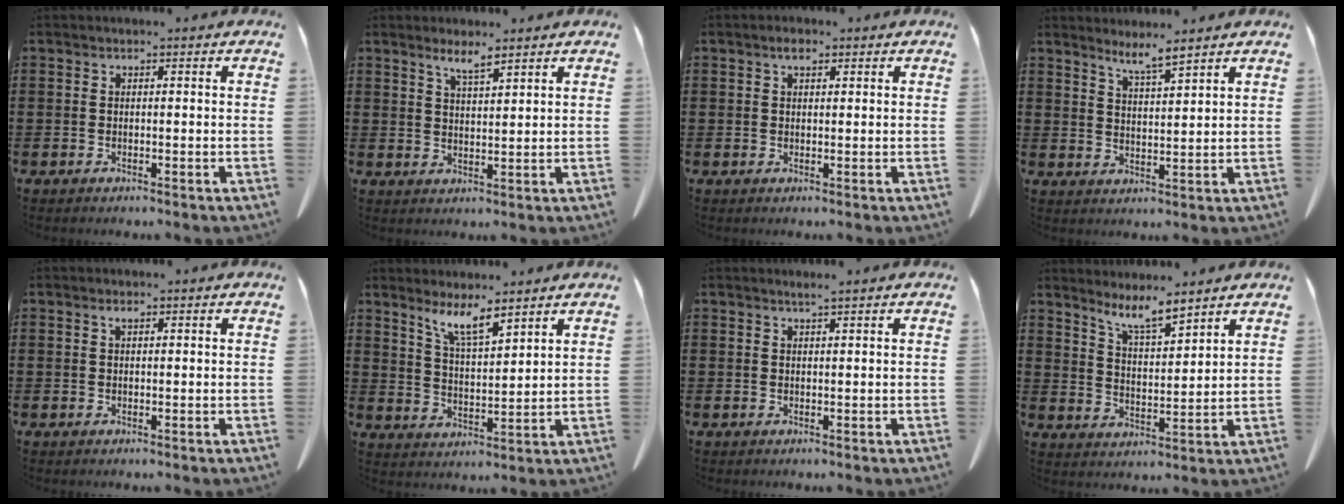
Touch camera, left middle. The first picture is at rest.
{"total": 3.4, "force": [2.8, 0.1, 1.9], "torque": [-0.044, -0.001, 0.049]}
{"total": 1.7, "force": [1.1, 0.6, 1.2], "torque": [-0.018, -0.001, 0.018]}
{"total": 4.3, "force": [3.8, -0.5, 2.0], "torque": [-0.051, -0.013, 0.066]}
{"total": 0.8, "force": [0.5, 0.2, 0.6], "torque": [-0.014, 0.001, 0.009]}
{"total": 6.4, "force": [5.3, 0.5, 3.6], "torque": [-0.086, -0.017, 0.094]}
{"total": 1.1, "force": [0.9, -0.2, 0.6], "torque": [-0.011, -0.001, 0.017]}
{"total": 6.5, "force": [5.8, 0.4, 3.0], "torque": [-0.076, -0.026, 0.102]}